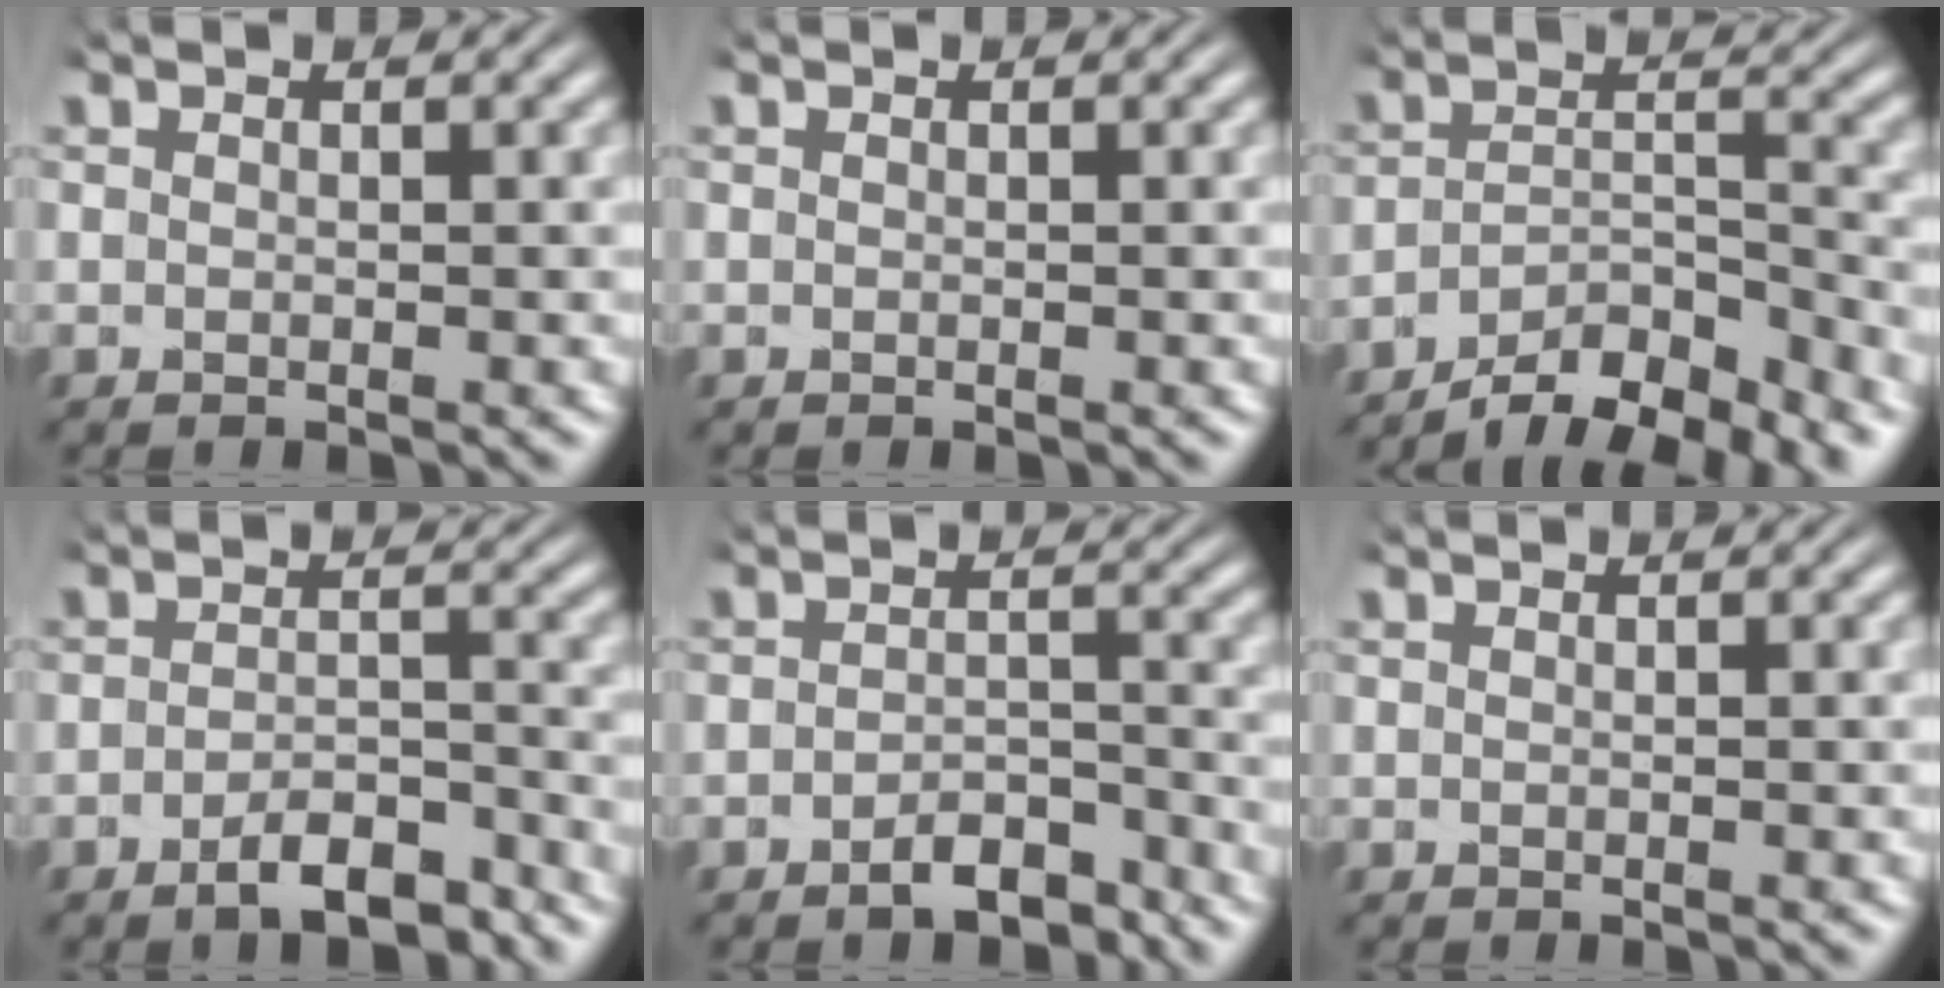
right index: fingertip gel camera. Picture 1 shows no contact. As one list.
[{"total": 0.0}, {"total": 7.3, "force": [-5.9, 2.8, 3.3], "torque": [-0.032, -0.011, -0.091]}, {"total": 5.3, "force": [-4.6, 1.6, 2.1], "torque": [-0.015, -0.003, -0.079]}, {"total": 4.0, "force": [-3.5, 1.2, 1.3], "torque": [0.003, 0.002, -0.064]}, {"total": 0.0}]